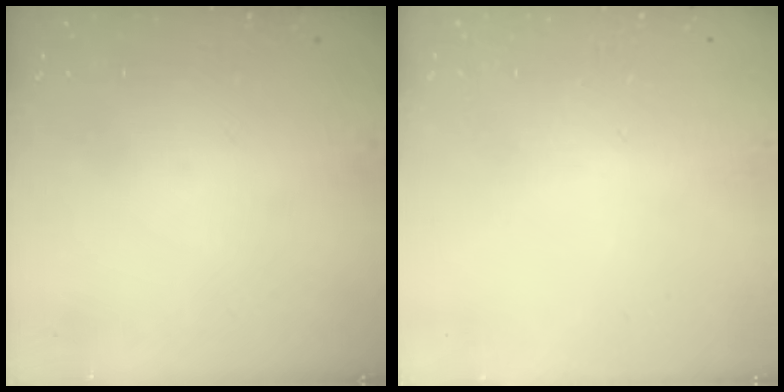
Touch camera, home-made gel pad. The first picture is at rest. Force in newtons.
{"total": 2.6, "press": 2.6, "slide": 0.2}